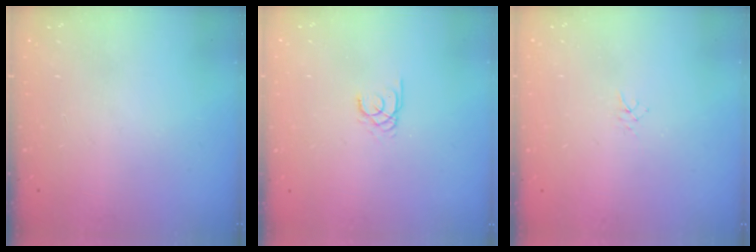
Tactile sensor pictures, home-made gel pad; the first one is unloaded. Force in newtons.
{"total": 1.6, "press": 1.6, "slide": 0.2}
{"total": 1.9, "press": 1.9, "slide": 0.3}